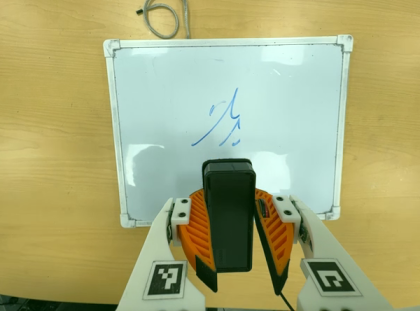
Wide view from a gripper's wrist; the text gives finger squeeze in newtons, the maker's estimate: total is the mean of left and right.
{"total": 11.5, "left": 10.2, "right": 12.9}